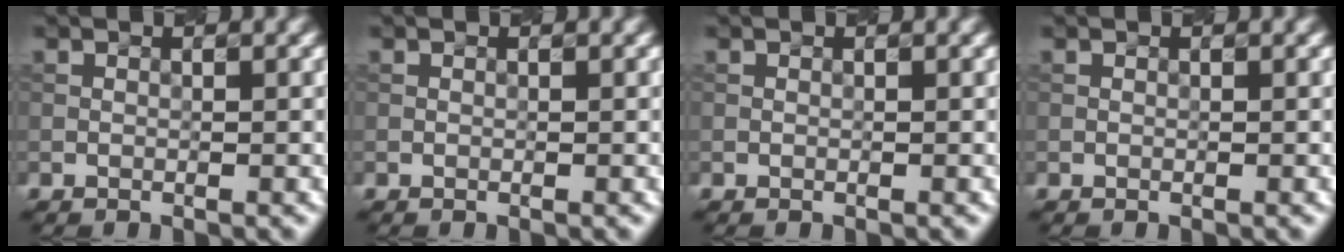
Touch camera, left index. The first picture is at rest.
{"total": 0.0}
{"total": 0.0}
{"total": 0.0}